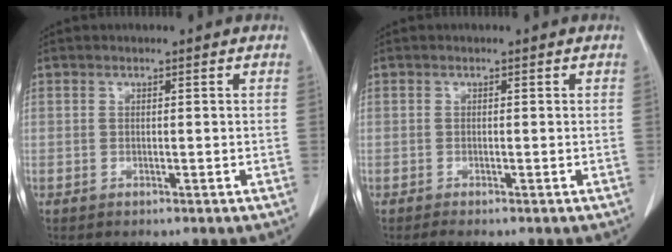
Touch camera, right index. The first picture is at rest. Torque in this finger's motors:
{"motor_torque": [0.12, -0.11, 0.06, 0.01]}